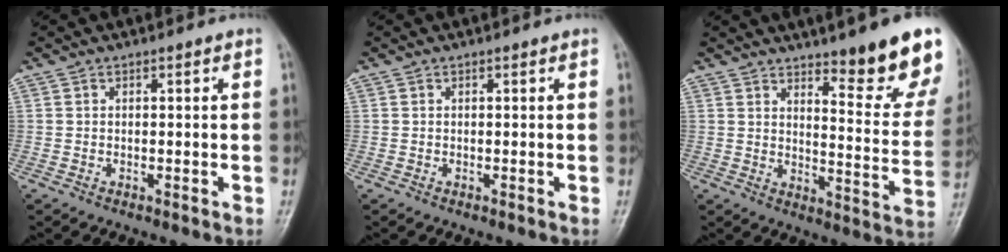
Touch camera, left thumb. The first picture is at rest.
{"total": 0.0}
{"total": 15.8, "force": [11.1, 3.1, 10.8], "torque": [-0.100, -0.080, 0.150]}